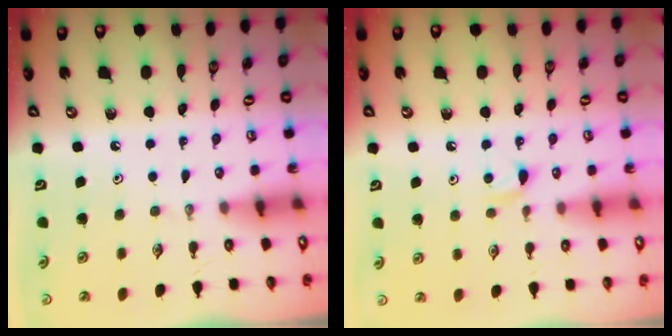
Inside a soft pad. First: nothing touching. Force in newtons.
{"total": 4.9, "press": 4.8, "slide": 0.8}